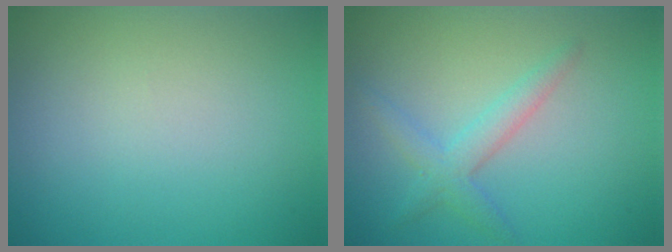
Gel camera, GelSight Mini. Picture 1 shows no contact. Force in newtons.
{"total": 2.5, "press": 2.5, "slide": 0.1}